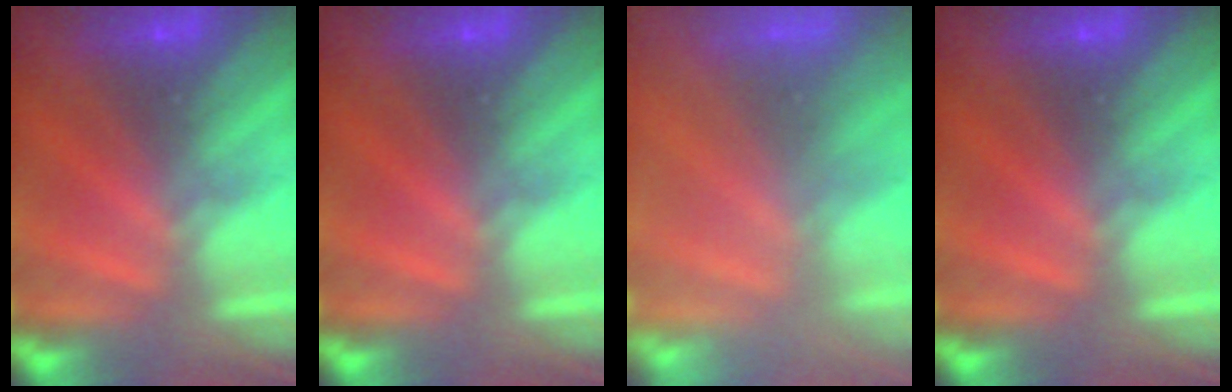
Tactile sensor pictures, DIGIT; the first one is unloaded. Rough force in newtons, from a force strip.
{"total": 0.0}
{"total": 7.0}
{"total": 0.0}